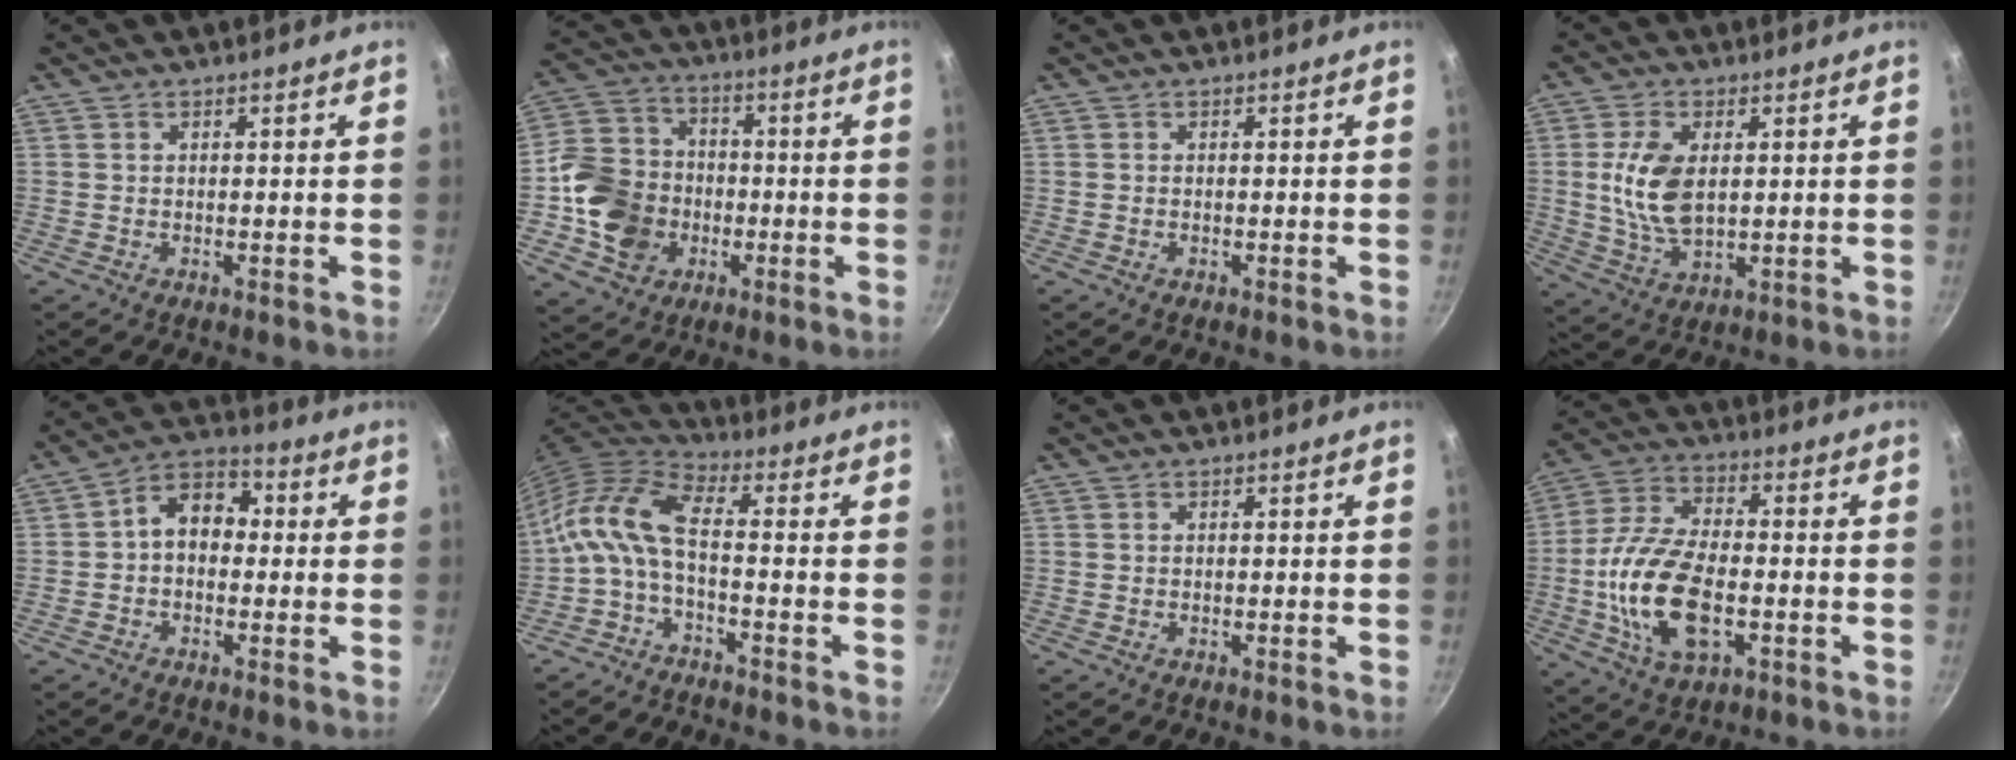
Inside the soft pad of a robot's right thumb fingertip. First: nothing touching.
{"total": 14.9, "force": [-3.3, 12.4, 7.6], "torque": [-0.122, 0.023, -0.063]}
{"total": 0.0}
{"total": 10.4, "force": [1.3, 5.8, 8.5], "torque": [-0.169, -0.011, 0.032]}
{"total": 8.6, "force": [0.1, 6.1, 6.1], "torque": [-0.072, 0.031, -0.013]}
{"total": 9.8, "force": [-2.5, 3.2, 8.9], "torque": [-0.194, 0.056, -0.063]}
{"total": 0.0}
{"total": 17.2, "force": [-3.4, 8.9, 14.3], "torque": [-0.284, 0.016, -0.060]}